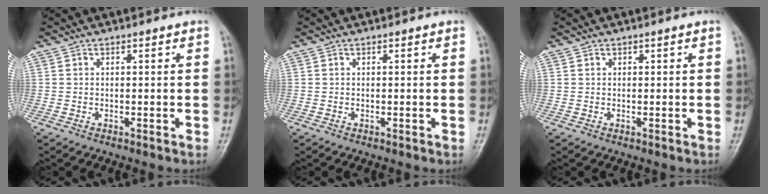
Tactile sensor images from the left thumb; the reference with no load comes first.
{"total": 0.0}
{"total": 0.0}